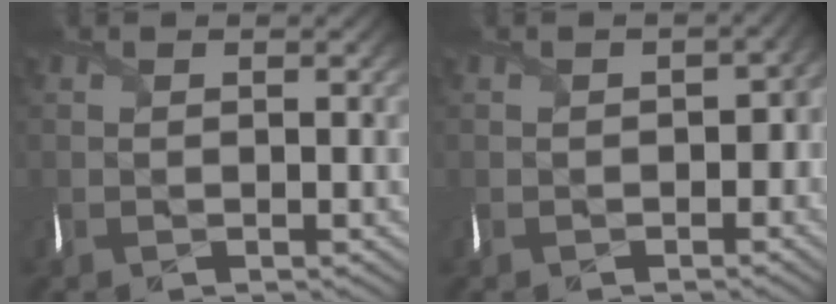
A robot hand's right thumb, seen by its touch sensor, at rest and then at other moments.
{"total": 2.9, "force": [-1.0, 2.1, 1.7], "torque": [-0.025, -0.012, -0.023]}